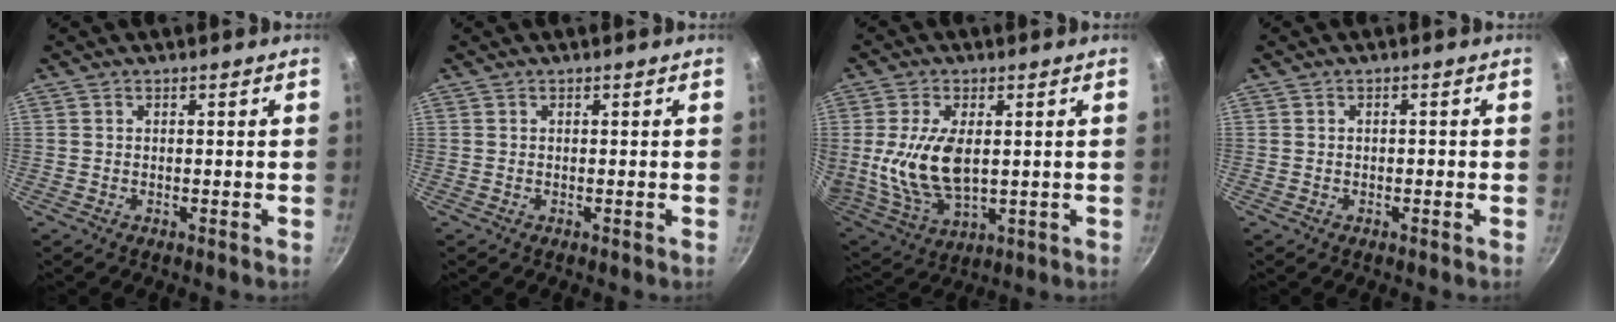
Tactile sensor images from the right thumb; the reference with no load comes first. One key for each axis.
{"total": 0.0}
{"total": 14.1, "fx": 1.4, "fy": 7.7, "fz": 11.7, "tx": -0.225, "ty": -0.020, "tz": 0.039}
{"total": 0.9, "fx": -0.3, "fy": 0.6, "fz": 0.7, "tx": -0.010, "ty": 0.006, "tz": -0.003}